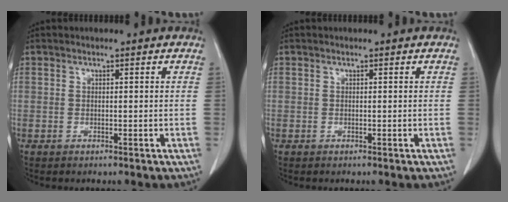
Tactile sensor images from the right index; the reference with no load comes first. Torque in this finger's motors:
{"motor_torque": [0.00, 0.00, 0.04, 0.00]}